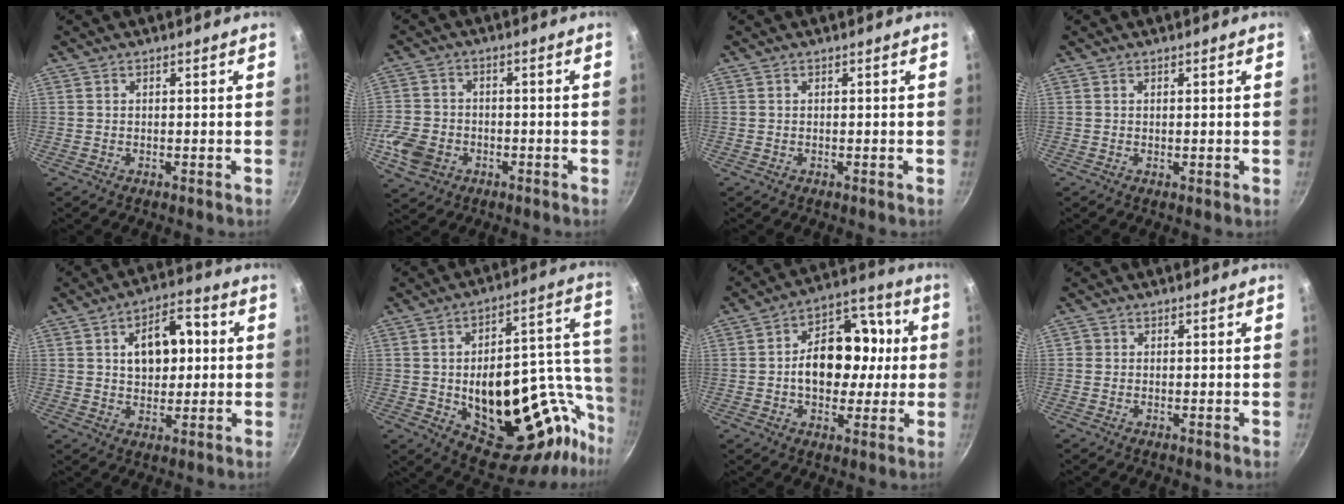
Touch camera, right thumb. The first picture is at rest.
{"total": 7.7, "force": [-3.0, 6.0, 3.8], "torque": [-0.069, 0.012, -0.054]}
{"total": 0.0}
{"total": 0.5, "force": [0.1, 0.1, 0.5], "torque": [-0.008, -0.004, 0.002]}
{"total": 11.0, "force": [2.0, 6.7, 8.5], "torque": [-0.100, 0.011, 0.029]}
{"total": 26.3, "force": [-9.6, 11.9, 21.4], "torque": [-0.216, 0.084, -0.116]}
{"total": 15.8, "force": [0.3, 10.7, 11.6], "torque": [-0.128, 0.034, 0.000]}
{"total": 0.9, "force": [0.1, 0.9, 0.1], "torque": [0.003, 0.003, 0.001]}